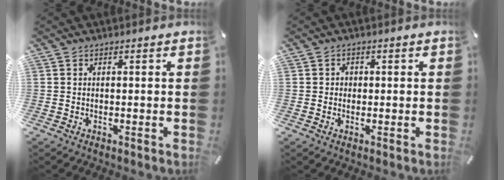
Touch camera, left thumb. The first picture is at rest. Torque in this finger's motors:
{"motor_torque": [-0.01, -0.08, 0.04, -0.07, 0.00]}